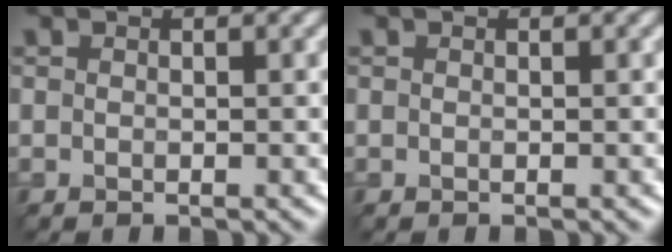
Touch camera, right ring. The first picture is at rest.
{"total": 0.0}